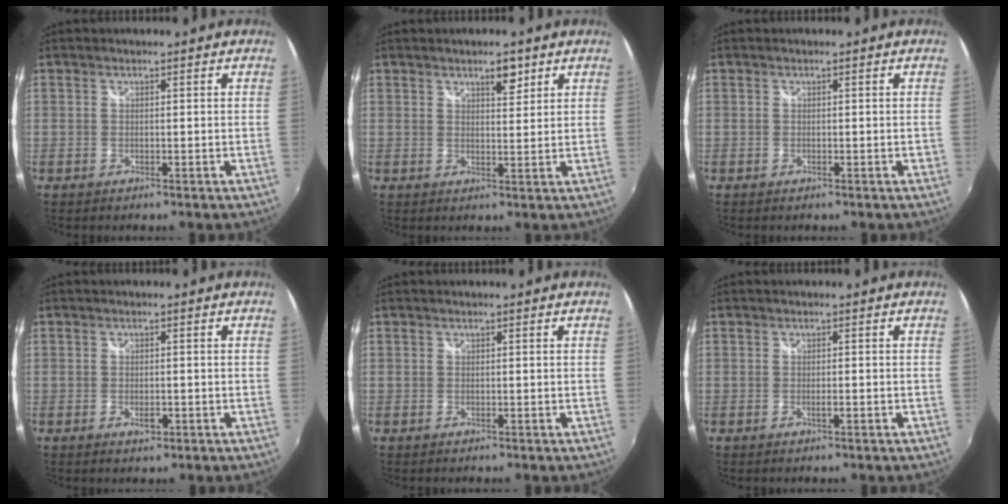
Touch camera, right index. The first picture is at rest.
{"total": 3.5, "force": [2.3, 1.3, 2.2], "torque": [-0.030, 0.002, 0.036]}
{"total": 1.0, "force": [-0.5, 0.4, 0.8], "torque": [-0.009, 0.001, -0.005]}
{"total": 2.1, "force": [-0.8, 1.1, 1.6], "torque": [-0.027, -0.004, -0.013]}
{"total": 0.0}
{"total": 1.3, "force": [-0.6, 0.0, 1.1], "torque": [-0.018, 0.000, -0.010]}